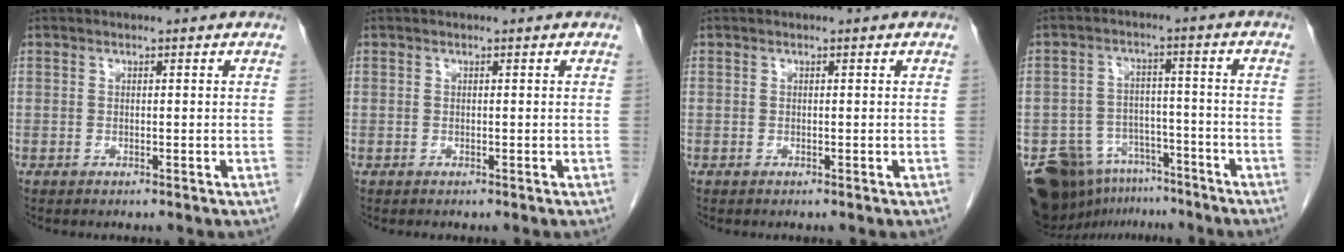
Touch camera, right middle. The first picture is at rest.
{"total": 0.0}
{"total": 0.0}
{"total": 12.7, "force": [-9.7, 7.3, 4.0], "torque": [-0.067, 0.023, -0.147]}